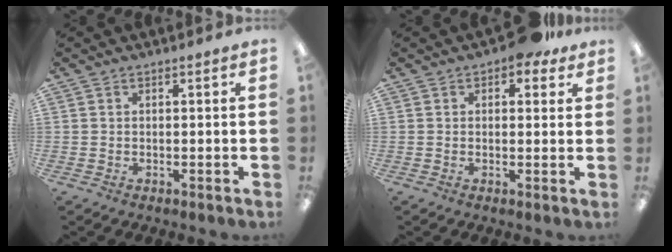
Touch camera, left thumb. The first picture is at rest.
{"total": 4.2, "force": [2.3, 2.4, 2.6], "torque": [-0.032, 0.000, 0.038]}